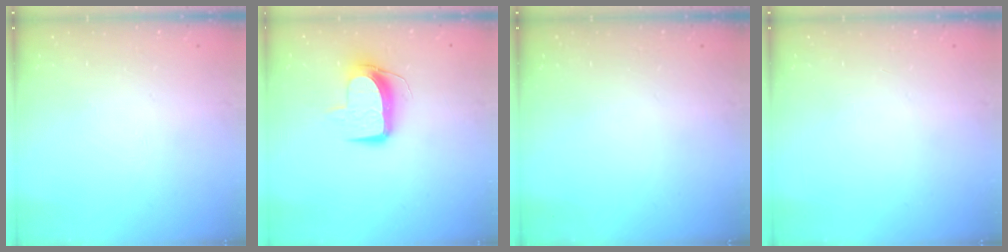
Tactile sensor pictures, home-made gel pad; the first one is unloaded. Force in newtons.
{"total": 9.9, "press": 9.9, "slide": 0.6}
{"total": 0.0}
{"total": 0.0}